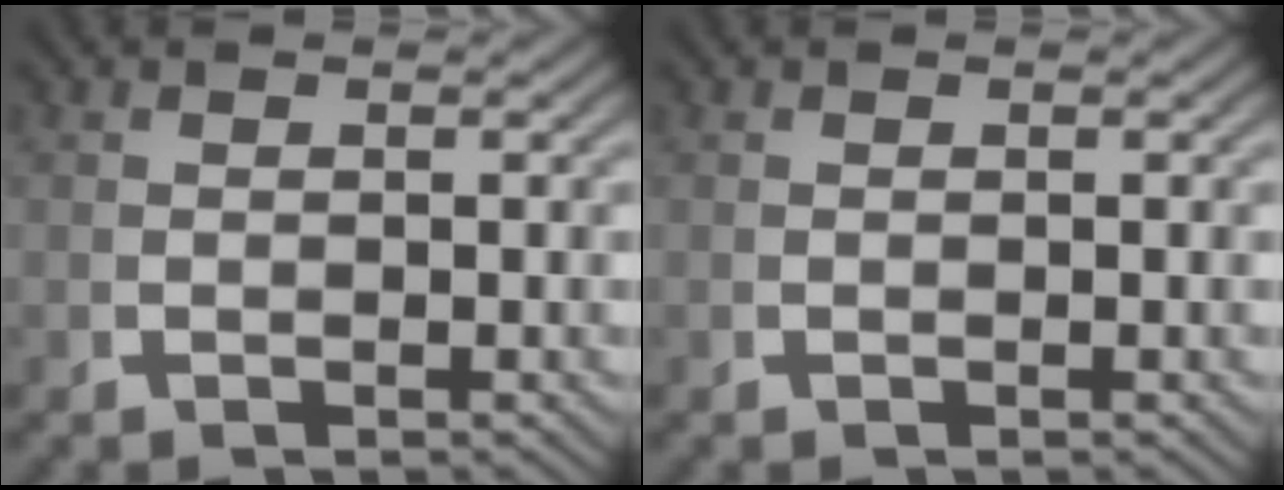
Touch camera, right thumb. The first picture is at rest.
{"total": 0.0}